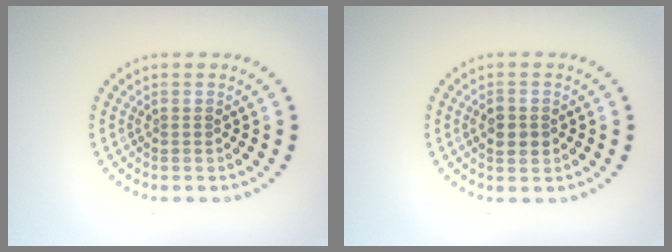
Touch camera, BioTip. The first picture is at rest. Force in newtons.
{"total": 2.4, "press": 2.4, "slide": 0.1}